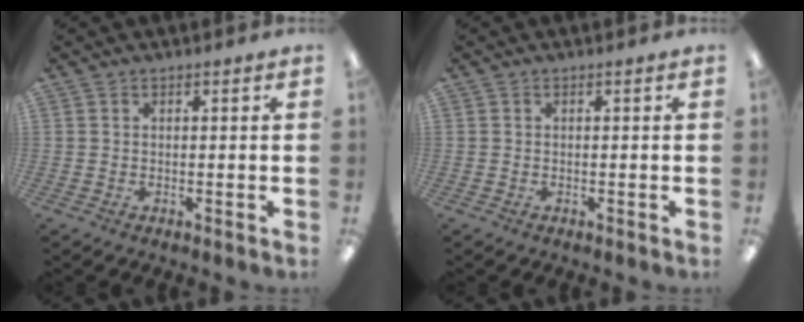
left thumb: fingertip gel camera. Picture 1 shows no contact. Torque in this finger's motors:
{"motor_torque": [0.00, 0.00, 0.06, 0.02, 0.00]}